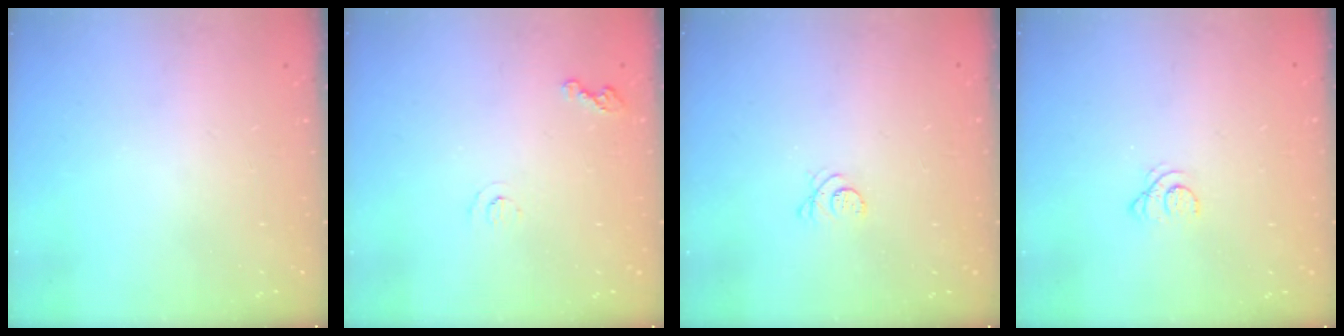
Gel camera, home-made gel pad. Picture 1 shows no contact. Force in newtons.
{"total": 3.7, "press": 3.6, "slide": 0.5}
{"total": 3.3, "press": 3.2, "slide": 0.5}
{"total": 1.8, "press": 1.8, "slide": 0.2}